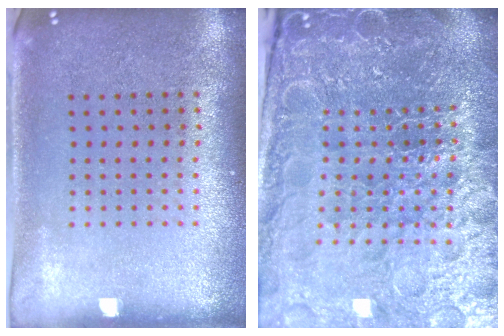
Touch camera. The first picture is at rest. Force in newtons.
{"total": 6.2, "press": 5.5, "slide": 2.9}